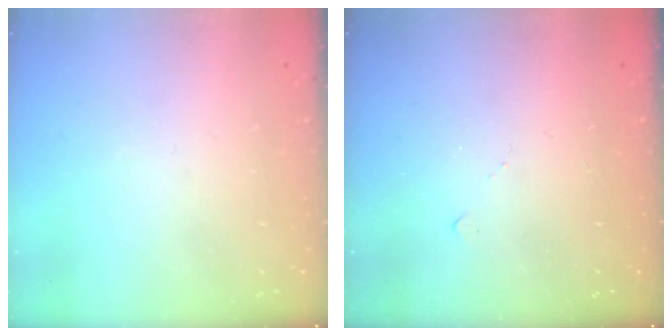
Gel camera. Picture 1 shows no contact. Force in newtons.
{"total": 5.1, "press": 5.0, "slide": 0.6}